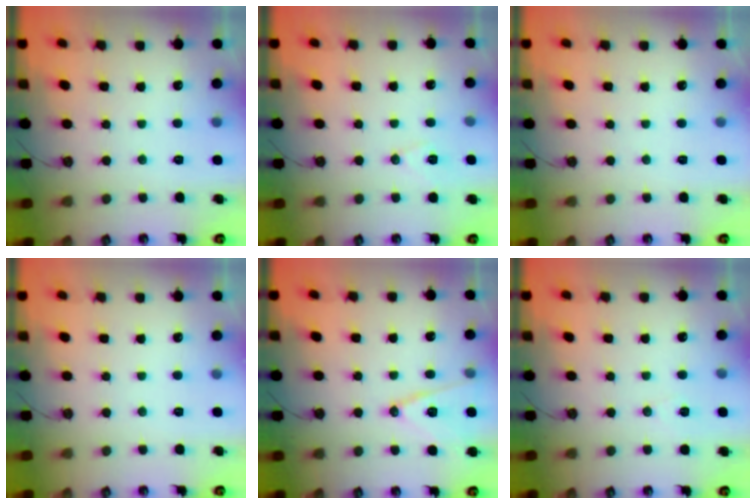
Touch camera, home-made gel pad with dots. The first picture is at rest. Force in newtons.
{"total": 7.0, "press": 6.0, "slide": 3.7}
{"total": 0.0}
{"total": 0.0}
{"total": 12.3, "press": 11.9, "slide": 3.2}
{"total": 6.4, "press": 4.6, "slide": 4.5}